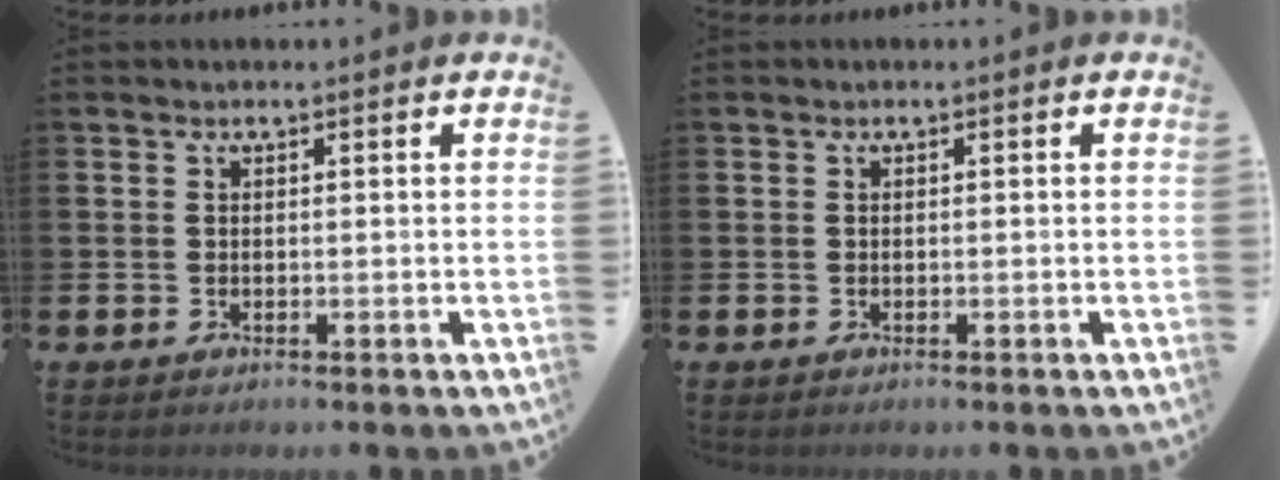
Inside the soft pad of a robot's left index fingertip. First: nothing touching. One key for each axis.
{"total": 0.0}